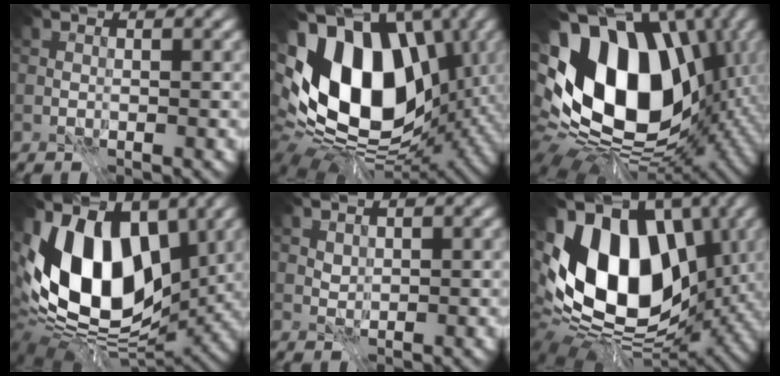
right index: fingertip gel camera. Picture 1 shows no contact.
{"total": 18.0, "force": [0.4, 11.7, 13.7], "torque": [-0.252, -0.012, 0.006]}
{"total": 19.8, "force": [1.2, 13.8, 14.2], "torque": [-0.282, -0.015, 0.043]}
{"total": 14.1, "force": [0.7, 8.9, 10.9], "torque": [-0.190, -0.010, -0.006]}
{"total": 0.8, "force": [0.5, 0.4, 0.4], "torque": [-0.008, -0.002, 0.012]}
{"total": 16.1, "force": [0.2, 10.2, 12.5], "torque": [-0.216, 0.003, -0.017]}